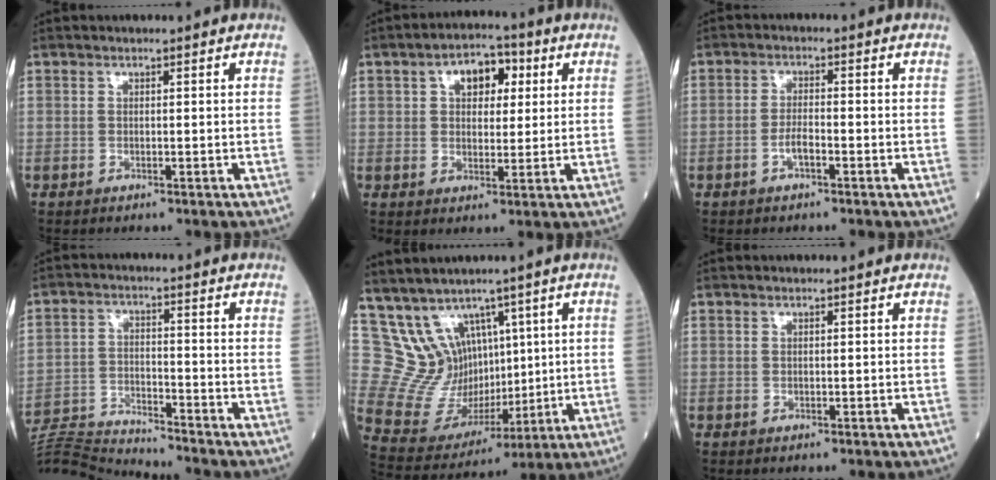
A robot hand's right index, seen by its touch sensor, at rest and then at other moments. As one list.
[{"total": 6.8, "force": [2.3, 3.9, 5.1], "torque": [-0.073, 0.024, 0.034]}, {"total": 2.6, "force": [-1.1, 0.8, 2.2], "torque": [-0.042, 0.002, -0.022]}, {"total": 10.7, "force": [-10.6, -1.4, 0.1], "torque": [-0.007, 0.008, -0.197]}, {"total": 9.8, "force": [5.6, 7.5, 3.2], "torque": [-0.078, 0.045, 0.133]}, {"total": 0.0}]